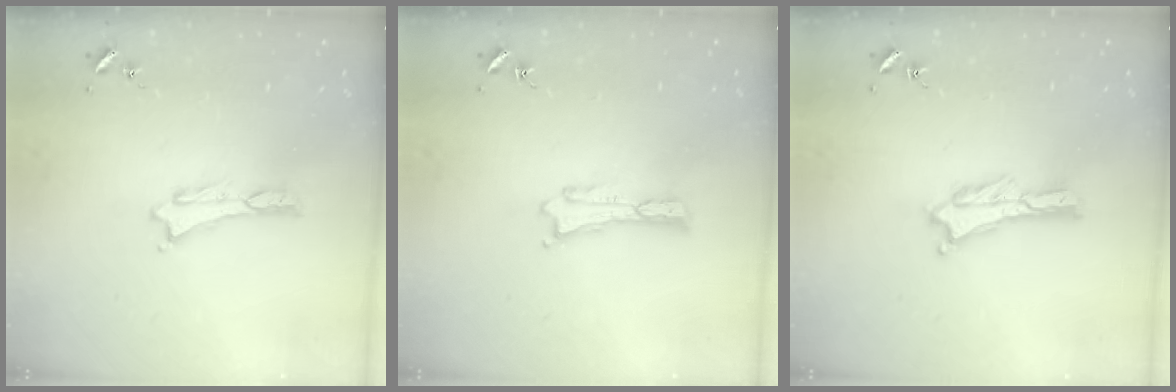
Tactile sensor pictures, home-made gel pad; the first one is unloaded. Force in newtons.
{"total": 0.0}
{"total": 0.9, "press": 0.9, "slide": 0.2}